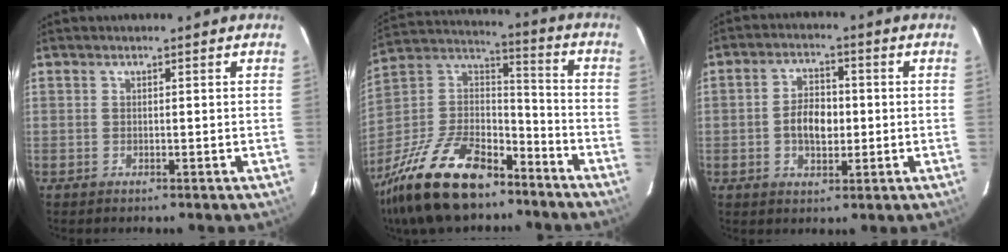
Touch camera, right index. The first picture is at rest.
{"total": 26.5, "force": [-18.1, 12.6, 14.6], "torque": [-0.316, 0.006, -0.299]}
{"total": 6.5, "force": [-0.7, 4.0, 5.1], "torque": [-0.095, 0.011, -0.009]}